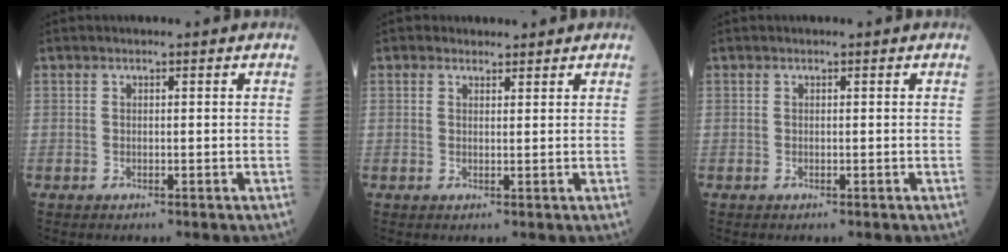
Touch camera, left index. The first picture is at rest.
{"total": 1.3, "force": [1.1, 0.7, 0.0], "torque": [0.000, 0.003, 0.014]}
{"total": 0.0}